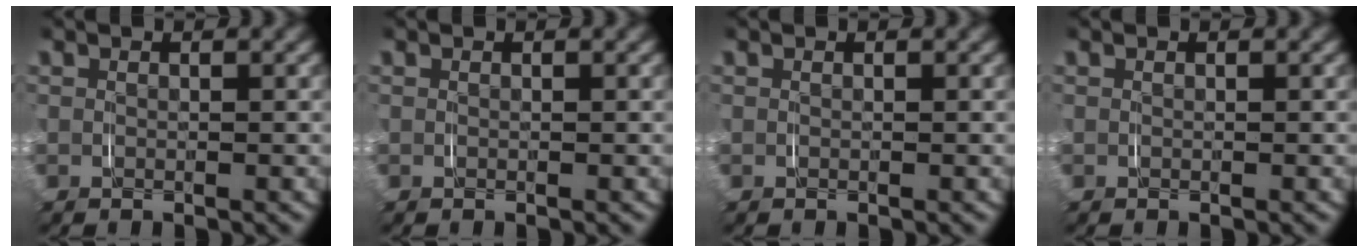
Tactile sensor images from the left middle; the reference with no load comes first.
{"total": 0.0}
{"total": 0.0}
{"total": 0.0}